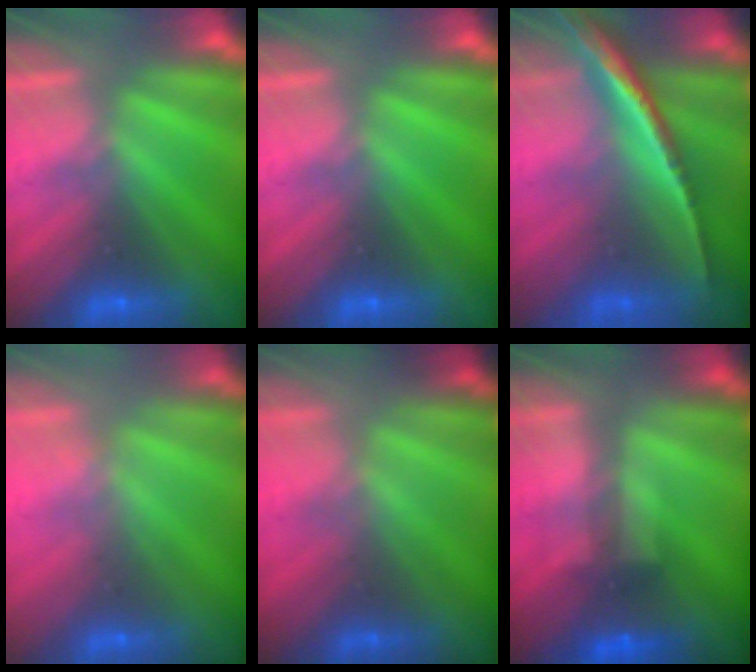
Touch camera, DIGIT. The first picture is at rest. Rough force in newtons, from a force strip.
{"total": 0.0}
{"total": 1.8}
{"total": 2.0}
{"total": 1.7}
{"total": 4.5}